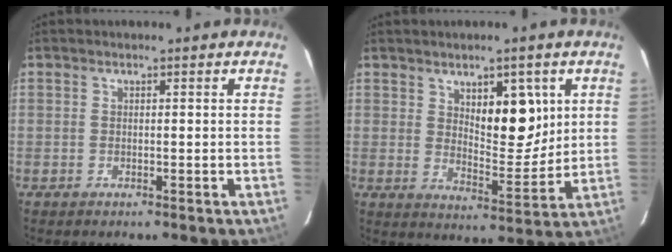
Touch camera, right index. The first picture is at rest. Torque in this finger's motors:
{"motor_torque": [0.28, 0.22, 0.16, 0.03]}